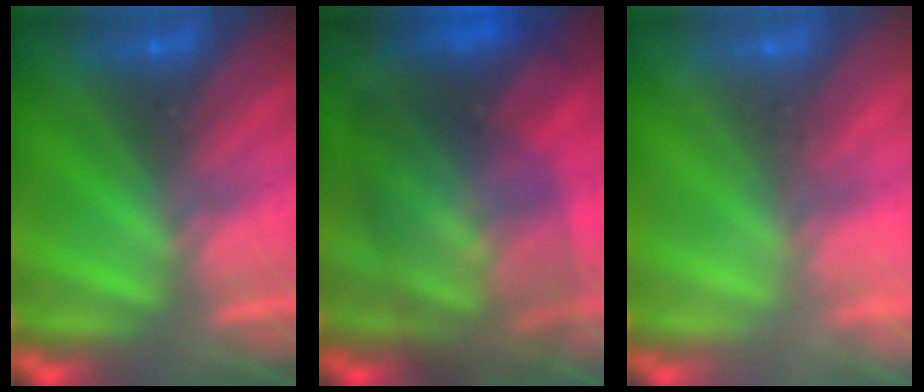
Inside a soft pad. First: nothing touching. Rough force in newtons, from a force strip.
{"total": 9.8}
{"total": 2.0}